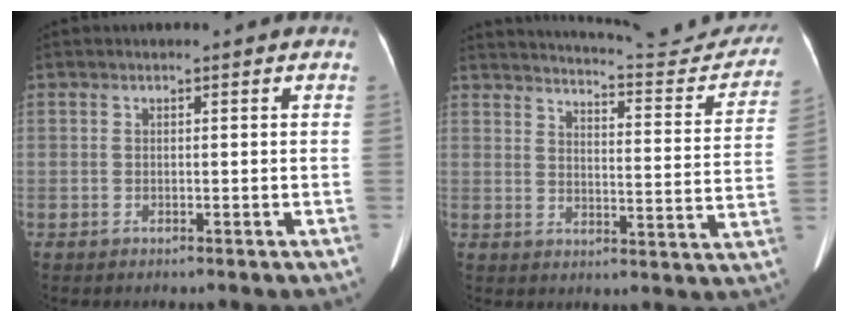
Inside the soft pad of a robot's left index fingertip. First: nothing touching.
{"total": 19.6, "force": [18.8, 2.0, 5.5], "torque": [-0.068, -0.058, 0.224]}